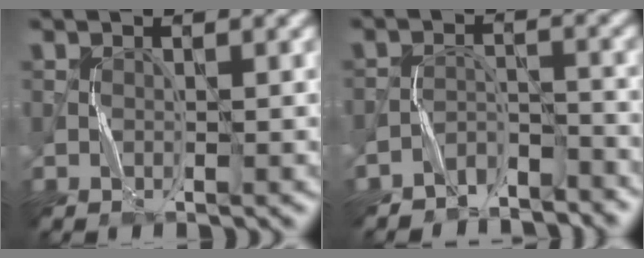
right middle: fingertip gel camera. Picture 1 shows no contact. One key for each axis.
{"total": 4.0, "fx": -3.8, "fy": 0.9, "fz": 0.2, "tx": 0.000, "ty": -0.001, "tz": -0.071}